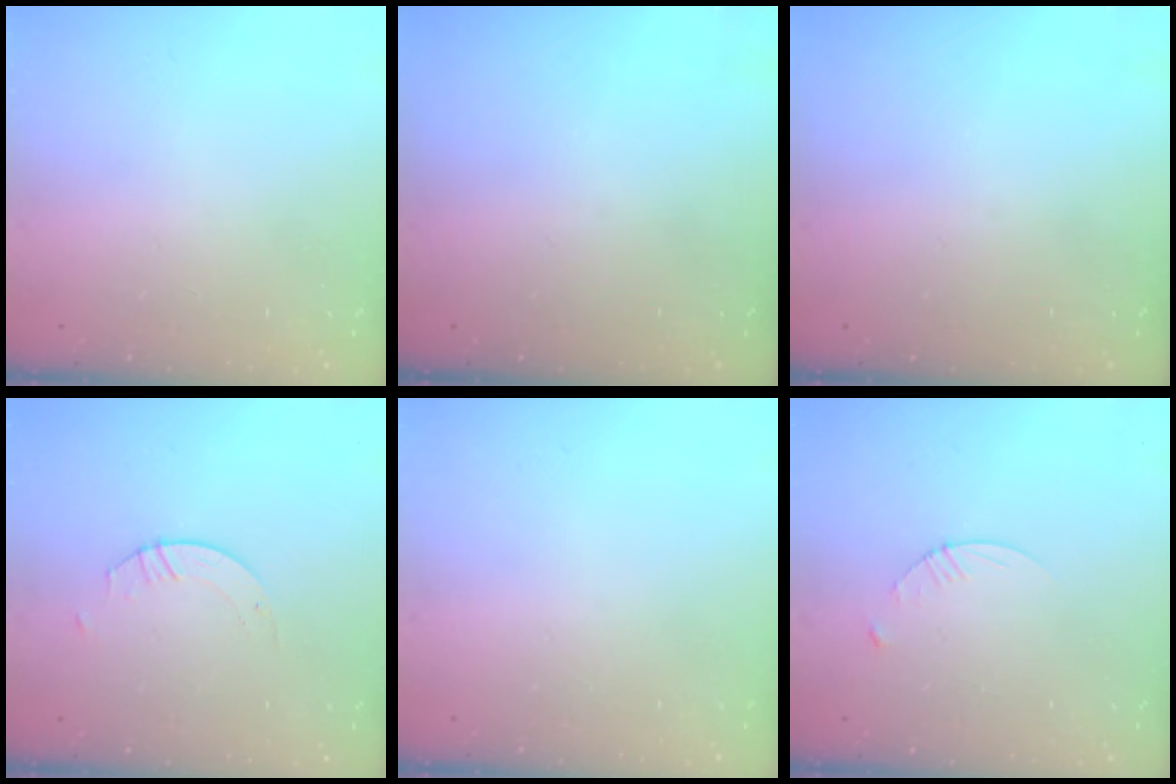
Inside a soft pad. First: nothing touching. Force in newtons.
{"total": 0.0}
{"total": 0.0}
{"total": 2.6, "press": 2.6, "slide": 0.2}
{"total": 0.0}
{"total": 3.8, "press": 3.8, "slide": 0.5}